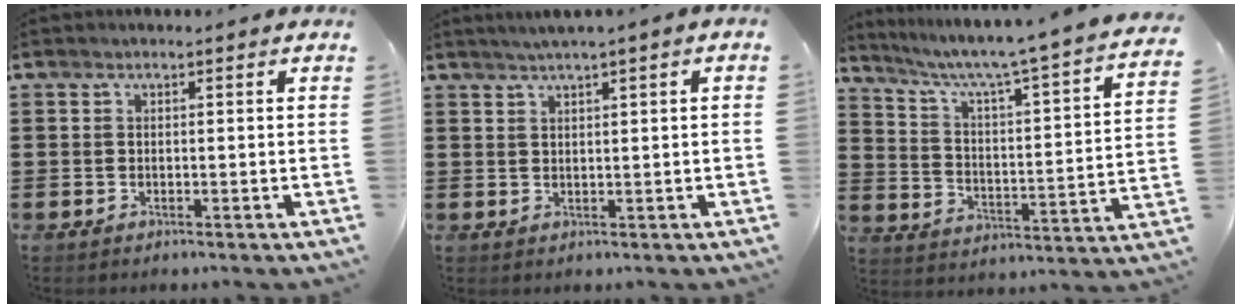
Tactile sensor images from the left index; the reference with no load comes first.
{"total": 1.4, "force": [0.9, -0.3, 1.1], "torque": [-0.018, -0.002, 0.017]}
{"total": 5.1, "force": [4.2, -0.8, 2.9], "torque": [-0.075, -0.049, 0.056]}